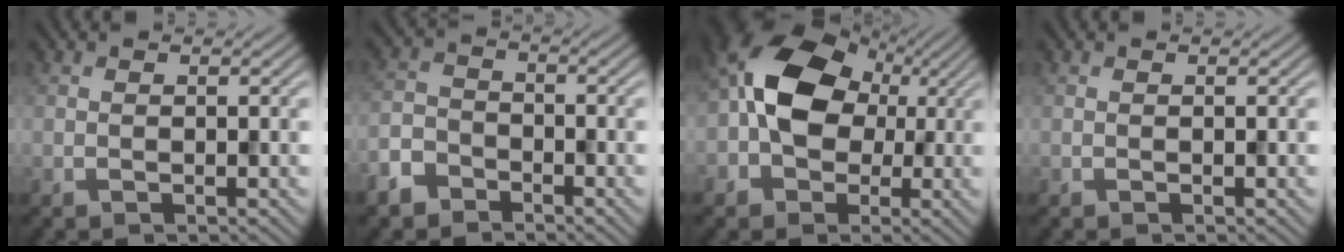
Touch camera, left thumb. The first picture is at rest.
{"total": 4.7, "force": [-3.7, 2.6, 1.4], "torque": [-0.041, -0.004, -0.085]}
{"total": 11.9, "force": [0.4, 9.1, 7.7], "torque": [-0.156, 0.008, -0.008]}
{"total": 0.0}